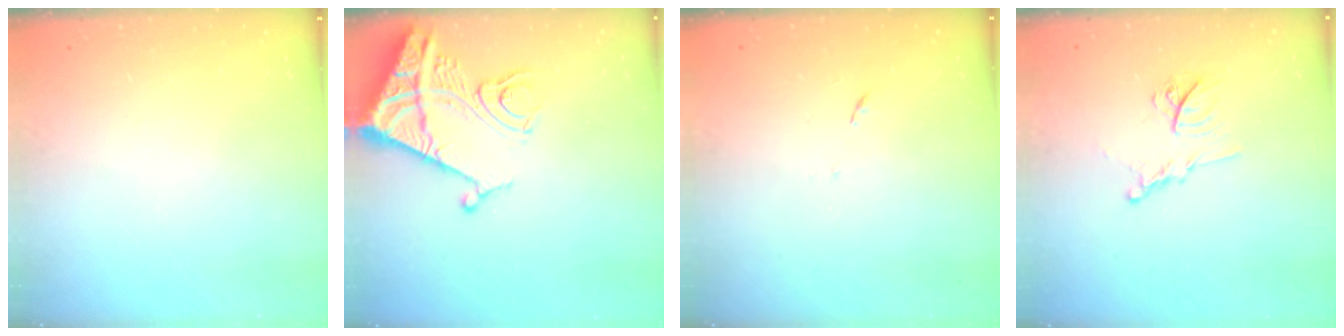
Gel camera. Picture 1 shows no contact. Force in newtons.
{"total": 13.8, "press": 13.8, "slide": 1.4}
{"total": 5.6, "press": 5.6, "slide": 0.4}
{"total": 11.0, "press": 11.0, "slide": 0.4}